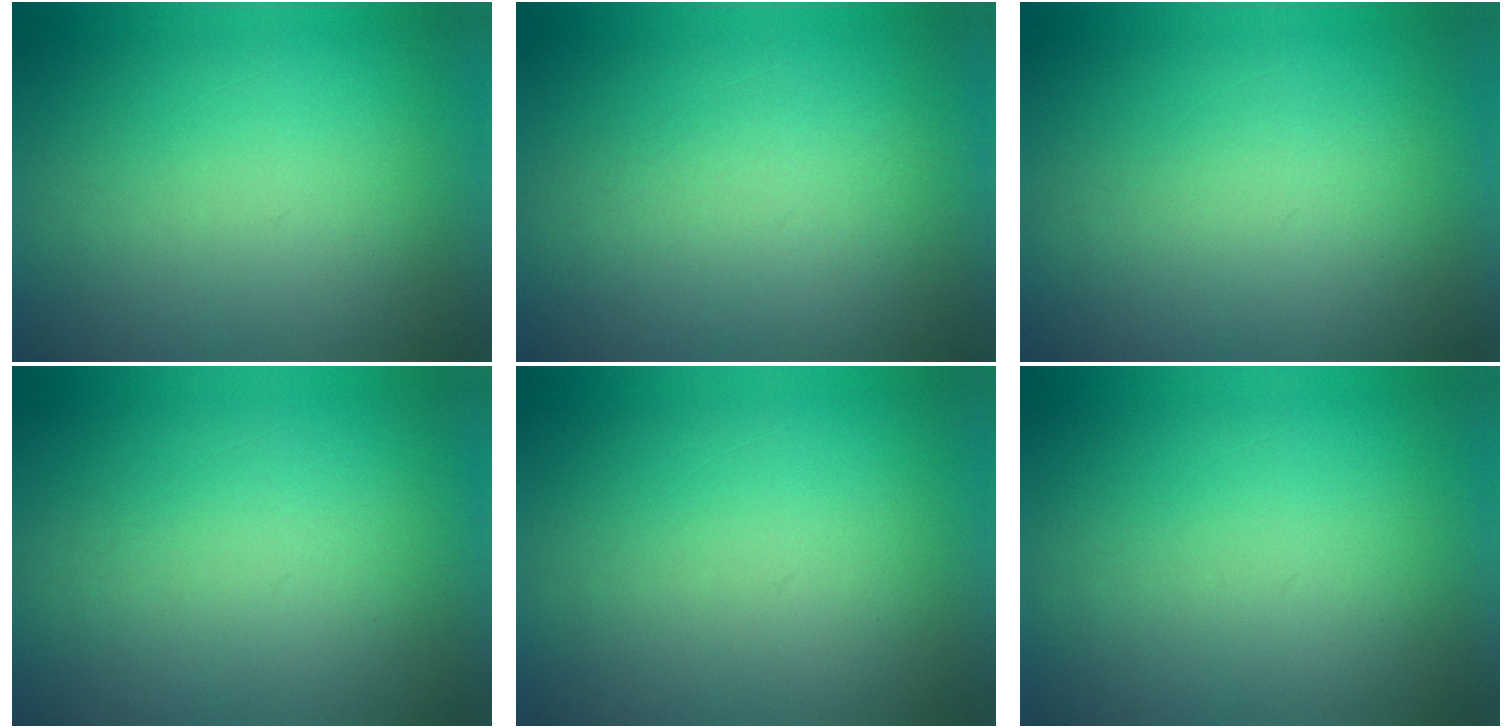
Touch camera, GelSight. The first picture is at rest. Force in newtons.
{"total": 5.7}
{"total": 4.4}
{"total": 4.6}
{"total": 1.0}
{"total": 0.0}